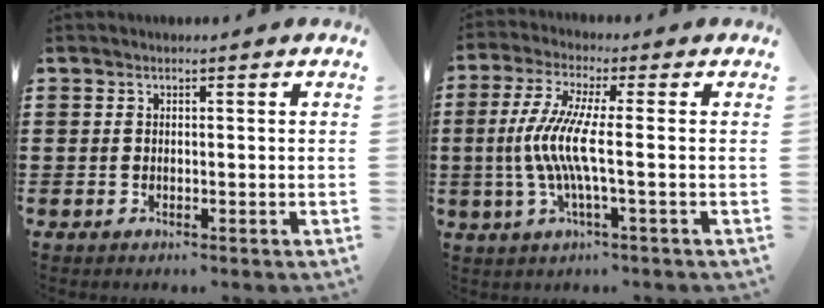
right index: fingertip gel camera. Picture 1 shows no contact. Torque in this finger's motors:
{"motor_torque": [1.52, -0.36, 0.95, 0.21]}